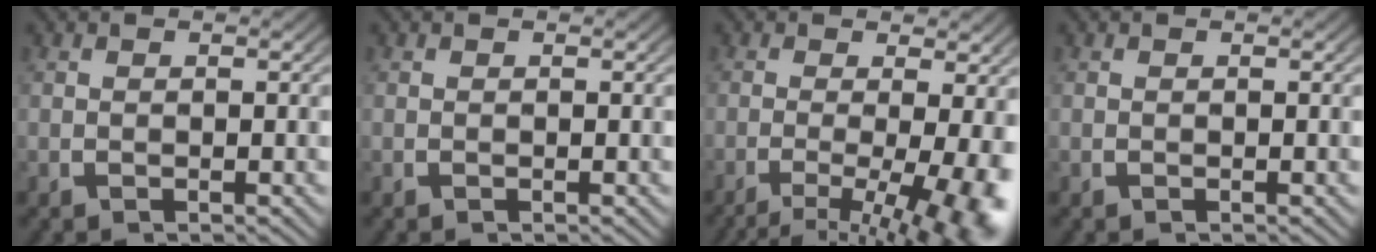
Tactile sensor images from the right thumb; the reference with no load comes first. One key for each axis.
{"total": 0.0}
{"total": 8.9, "fx": -2.9, "fy": 4.2, "fz": 7.3, "tx": -0.107, "ty": -0.038, "tz": -0.034}
{"total": 0.0}